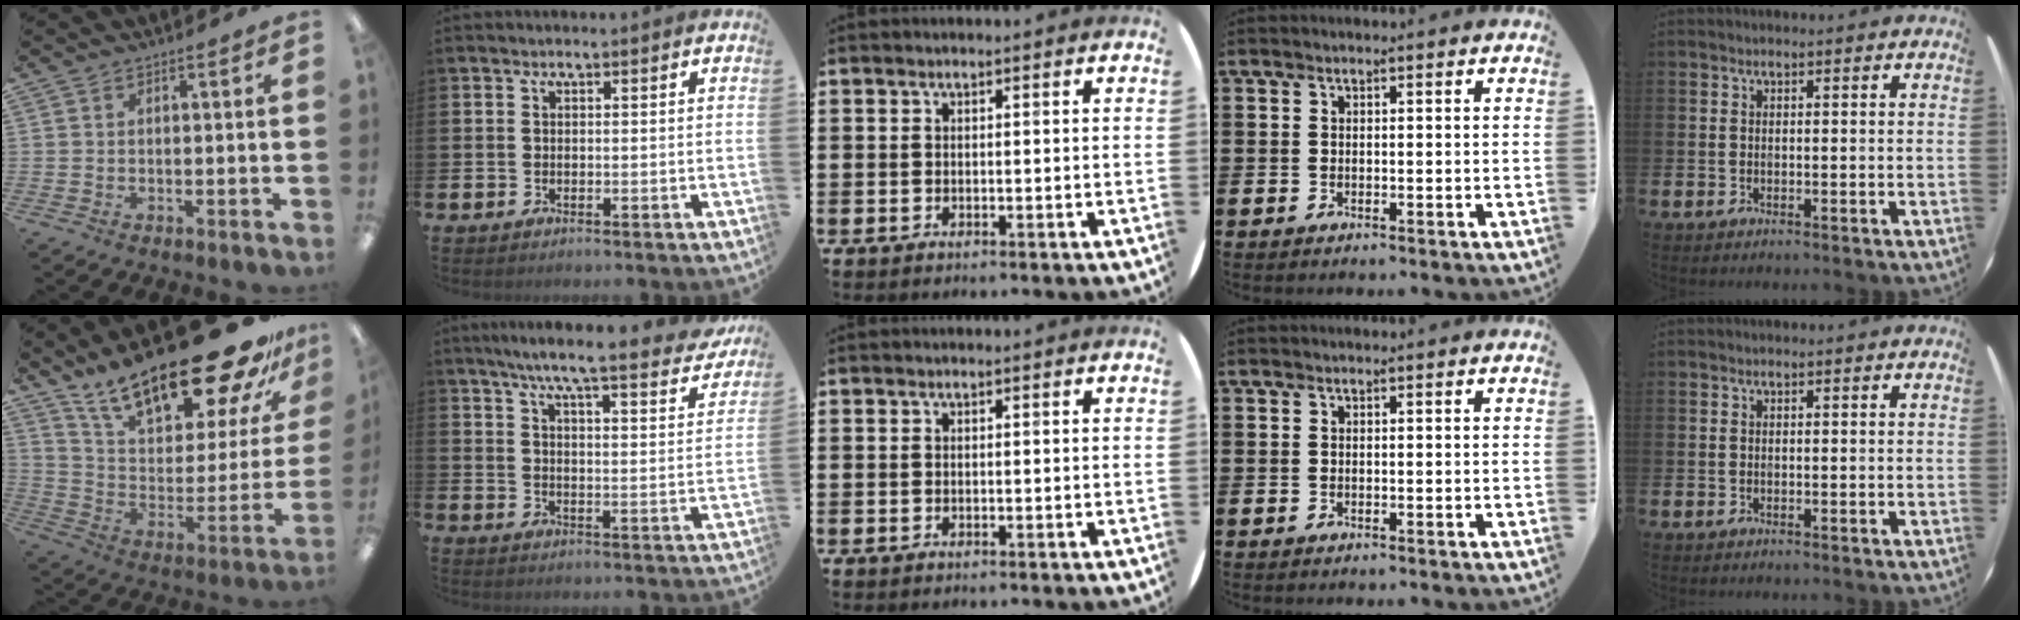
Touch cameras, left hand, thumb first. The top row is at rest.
{"thumb": {"total": 29.0, "force": [20.8, 9.5, 17.8], "torque": [-0.277, -0.140, 0.354]}, "index": {"total": 7.5, "force": [6.6, 0.3, 3.5], "torque": [-0.079, -0.045, 0.108]}}